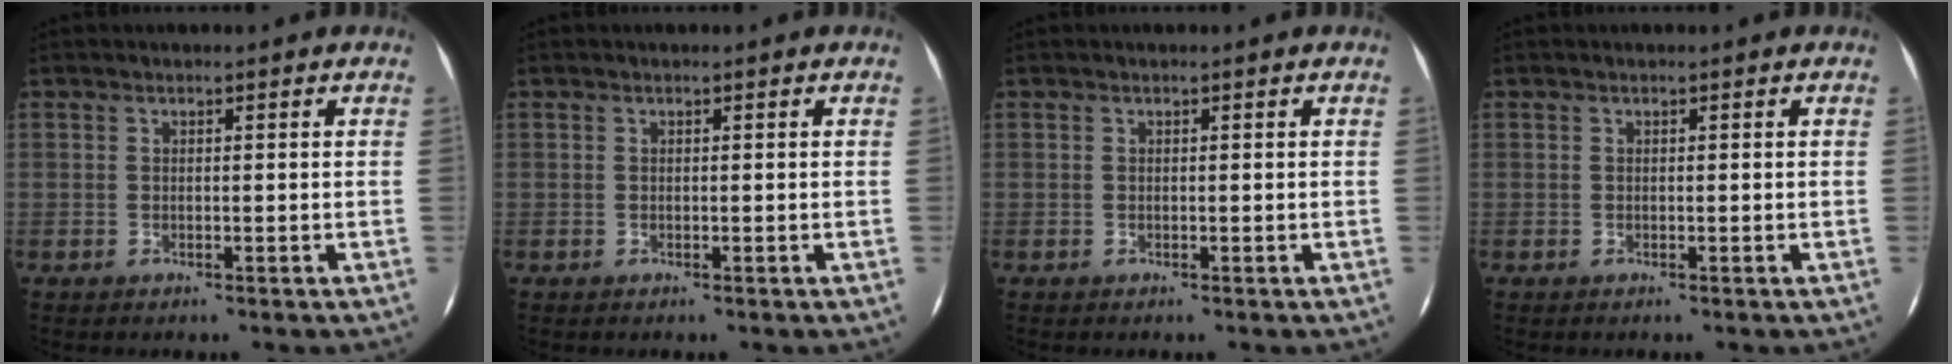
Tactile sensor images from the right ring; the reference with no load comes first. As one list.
[{"total": 0.0}, {"total": 0.0}, {"total": 0.0}]